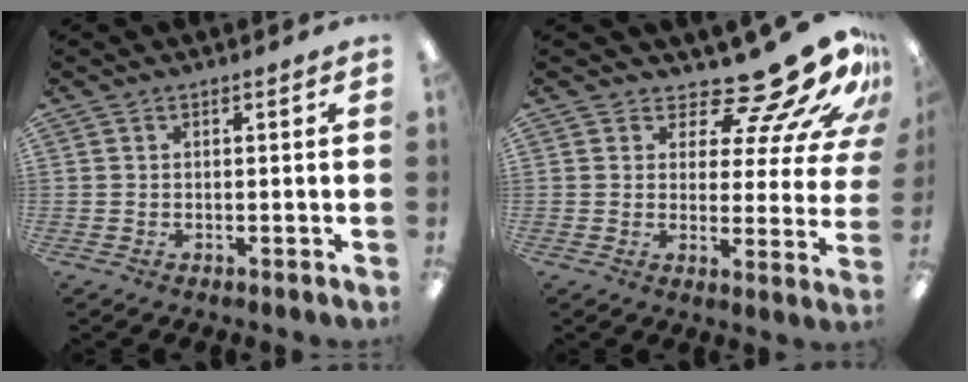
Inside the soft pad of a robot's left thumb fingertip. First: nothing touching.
{"total": 15.7, "force": [13.0, 4.4, 7.5], "torque": [-0.110, -0.104, 0.216]}